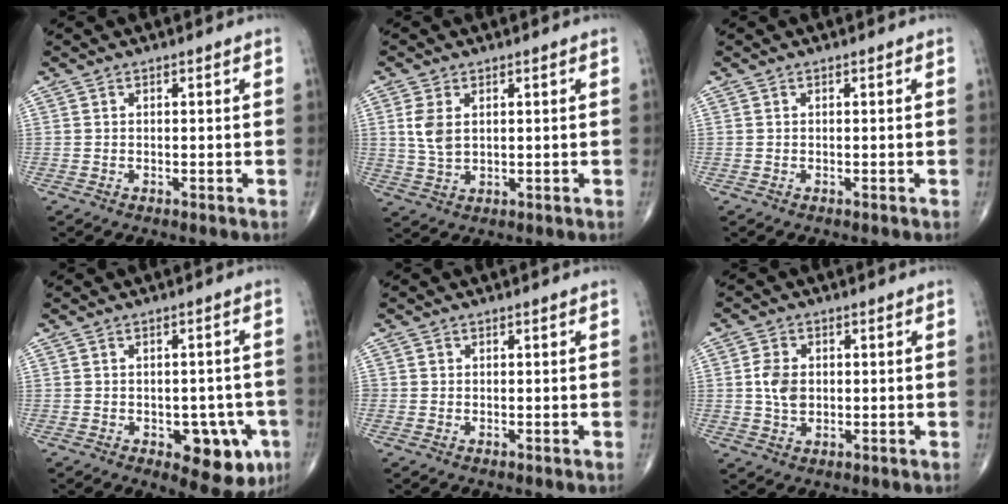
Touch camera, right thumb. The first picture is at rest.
{"total": 4.8, "force": [1.2, 2.9, 3.6], "torque": [-0.078, -0.004, 0.030]}
{"total": 0.0}
{"total": 10.5, "force": [-4.0, 5.3, 8.1], "torque": [-0.061, 0.012, -0.041]}
{"total": 0.6, "force": [0.0, 0.6, 0.1], "torque": [0.004, 0.003, -0.001]}
{"total": 5.1, "force": [0.3, 3.7, 3.5], "torque": [-0.059, -0.001, 0.004]}